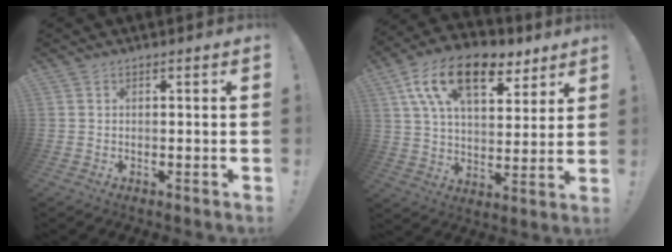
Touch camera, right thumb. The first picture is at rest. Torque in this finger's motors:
{"motor_torque": [0.94, 3.24, 0.75, -0.14, 0.21]}